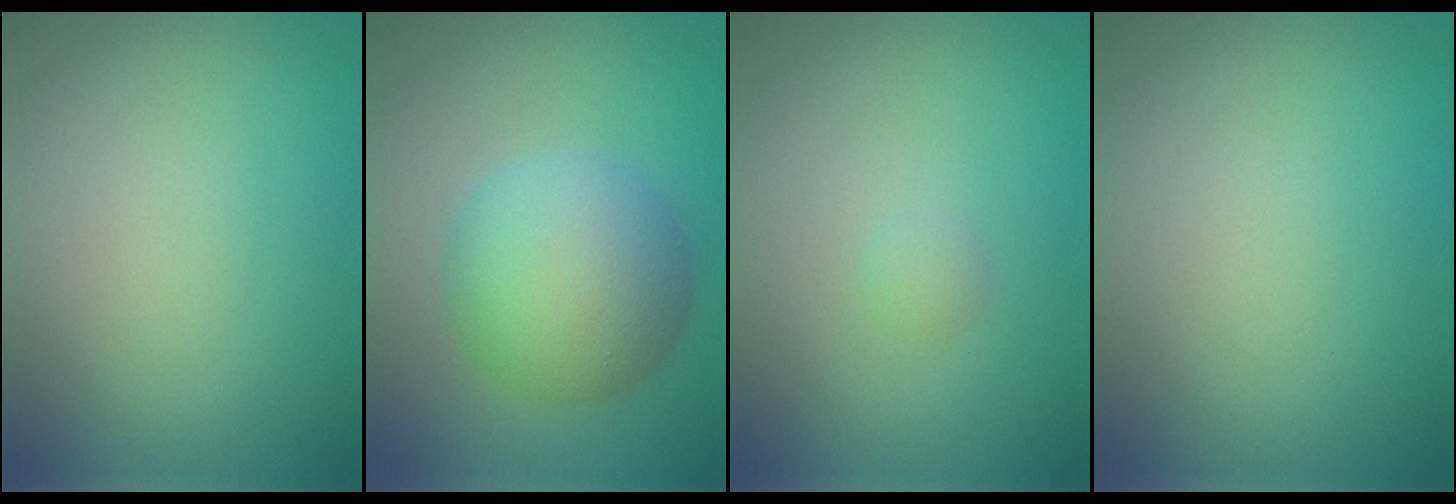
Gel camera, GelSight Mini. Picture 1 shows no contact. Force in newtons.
{"total": 7.7, "press": 7.7, "slide": 0.2}
{"total": 0.8, "press": 0.8, "slide": 0.1}
{"total": 0.0}